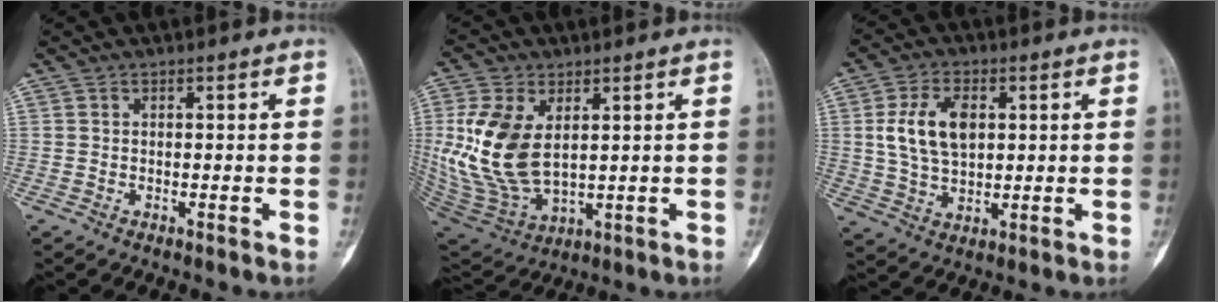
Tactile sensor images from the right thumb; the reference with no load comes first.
{"total": 15.7, "force": [2.8, 9.4, 12.3], "torque": [-0.246, -0.018, 0.070]}
{"total": 10.3, "force": [2.1, 6.3, 7.9], "torque": [-0.142, -0.002, 0.044]}